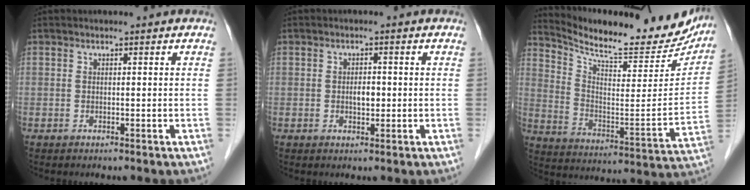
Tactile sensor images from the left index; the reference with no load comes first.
{"total": 2.0, "force": [-0.3, 1.1, 1.6], "torque": [-0.028, 0.001, -0.003]}
{"total": 21.8, "force": [20.2, 4.3, 7.0], "torque": [-0.116, -0.054, 0.285]}